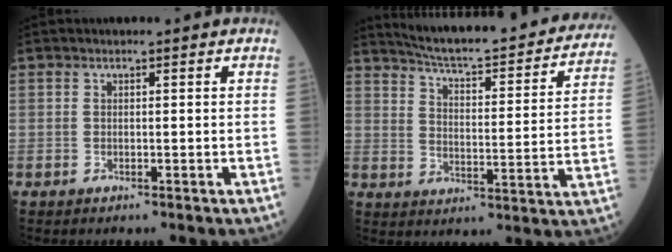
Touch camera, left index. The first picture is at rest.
{"total": 25.8, "force": [23.4, 3.8, 10.3], "torque": [-0.147, -0.042, 0.295]}